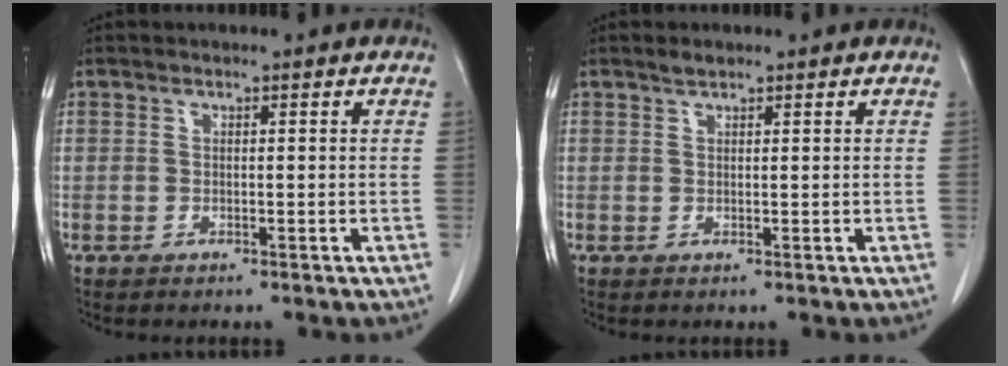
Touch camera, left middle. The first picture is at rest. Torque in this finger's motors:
{"motor_torque": [0.51, -0.56, -0.02, 0.01]}